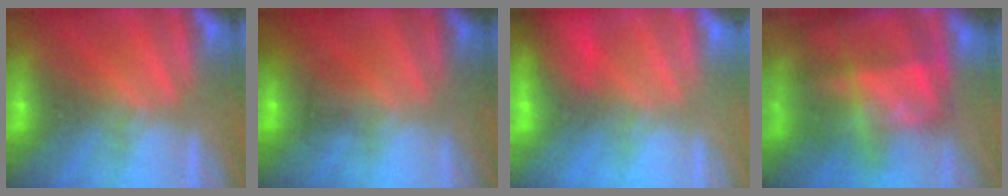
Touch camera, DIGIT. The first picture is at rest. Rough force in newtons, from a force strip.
{"total": 1.6}
{"total": 7.8}
{"total": 7.8}